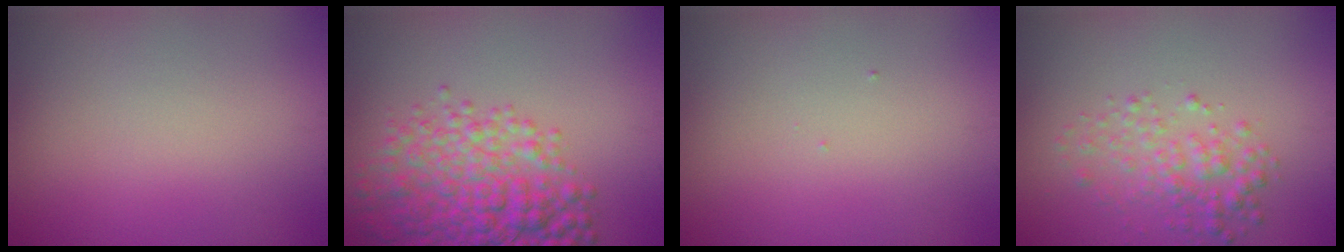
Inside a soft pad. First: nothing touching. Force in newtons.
{"total": 6.8, "press": 6.8, "slide": 0.2}
{"total": 0.0}
{"total": 2.8, "press": 2.8, "slide": 0.0}